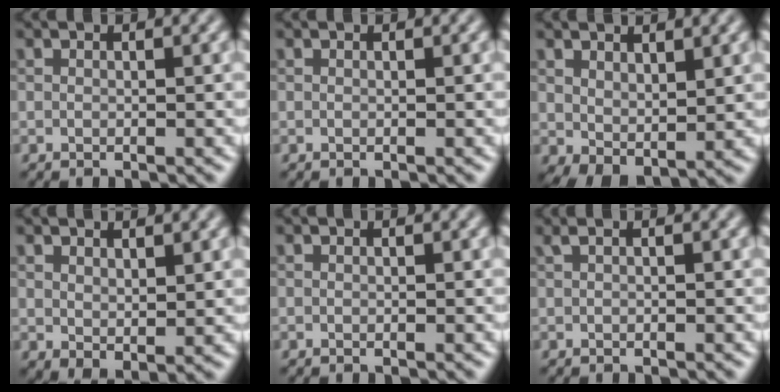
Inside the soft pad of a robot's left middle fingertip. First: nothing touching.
{"total": 0.0}
{"total": 3.5, "force": [1.1, 2.1, 2.6], "torque": [-0.056, -0.009, 0.027]}
{"total": 2.3, "force": [1.1, 1.2, 1.5], "torque": [-0.032, -0.008, 0.029]}
{"total": 0.0}
{"total": 0.9, "force": [0.4, 0.2, 0.8], "torque": [-0.018, 0.007, 0.005]}